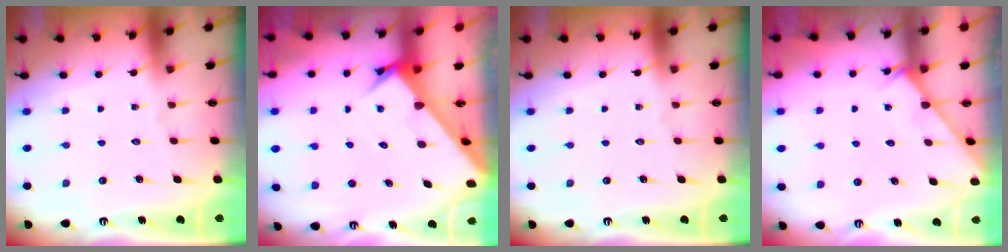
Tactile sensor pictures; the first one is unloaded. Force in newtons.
{"total": 3.6, "press": 3.5, "slide": 0.3}
{"total": 0.0}
{"total": 5.1, "press": 5.1, "slide": 0.3}